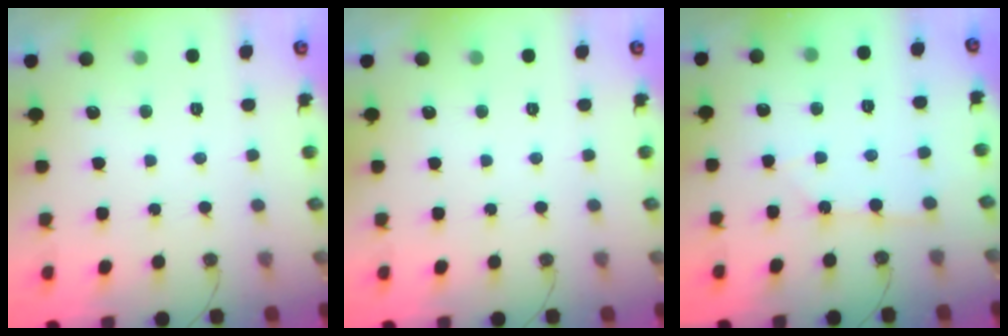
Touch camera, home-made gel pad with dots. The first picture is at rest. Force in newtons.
{"total": 0.0}
{"total": 2.4, "press": 2.4, "slide": 0.3}